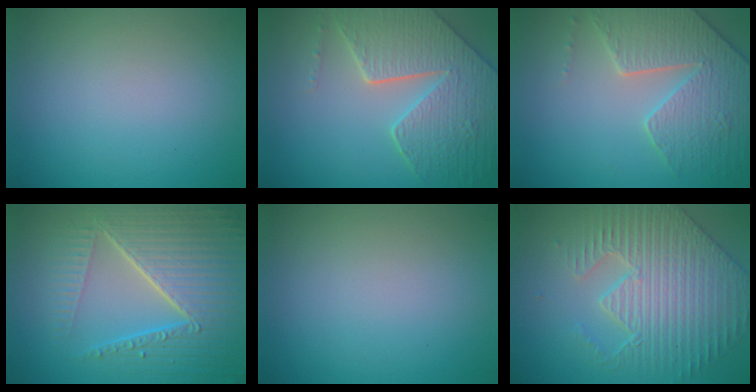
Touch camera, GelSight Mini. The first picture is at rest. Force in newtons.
{"total": 8.3, "press": 6.1, "slide": 5.7}
{"total": 5.0, "press": 4.8, "slide": 1.3}
{"total": 8.8, "press": 6.2, "slide": 6.2}
{"total": 0.0}
{"total": 5.0, "press": 4.9, "slide": 1.3}